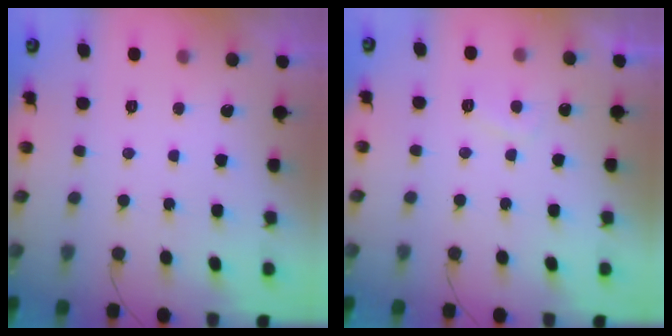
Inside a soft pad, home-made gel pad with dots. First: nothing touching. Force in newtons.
{"total": 2.9, "press": 2.8, "slide": 0.8}